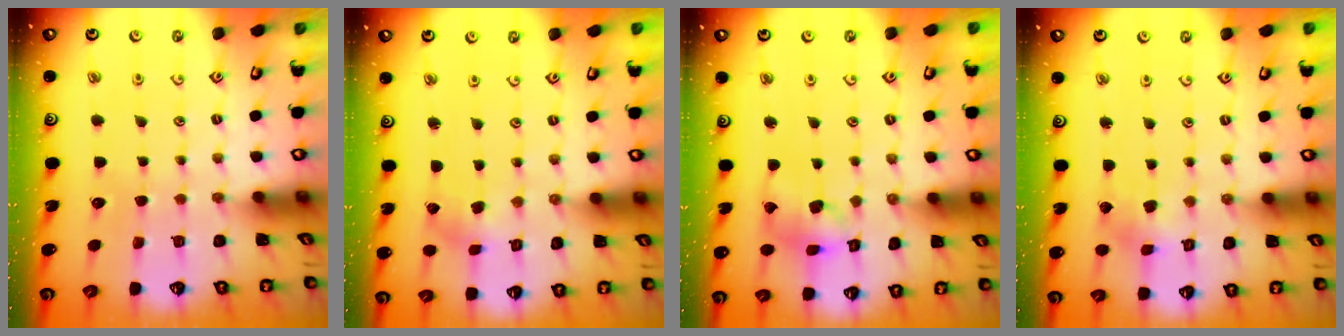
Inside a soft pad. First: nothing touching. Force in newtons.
{"total": 1.2, "press": 1.2, "slide": 0.2}
{"total": 12.1, "press": 12.0, "slide": 1.8}
{"total": 2.6, "press": 2.5, "slide": 0.3}